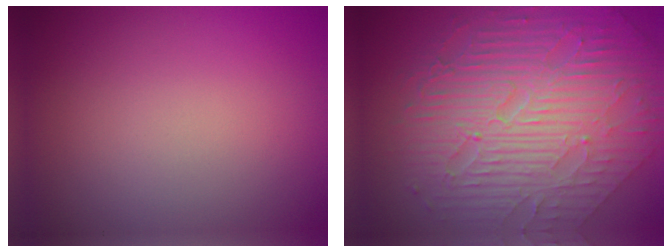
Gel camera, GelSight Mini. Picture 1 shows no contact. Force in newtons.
{"total": 10.8, "press": 7.2, "slide": 8.1}